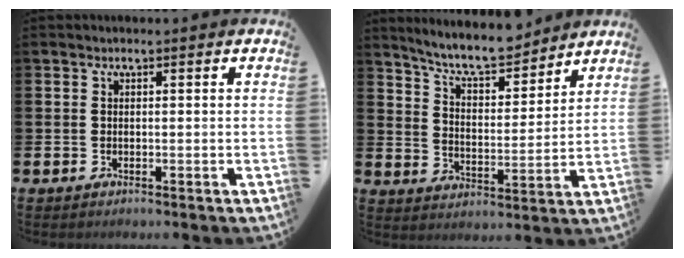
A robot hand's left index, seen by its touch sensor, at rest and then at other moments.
{"total": 8.3, "force": [7.8, 1.3, 2.4], "torque": [-0.064, -0.054, 0.137]}